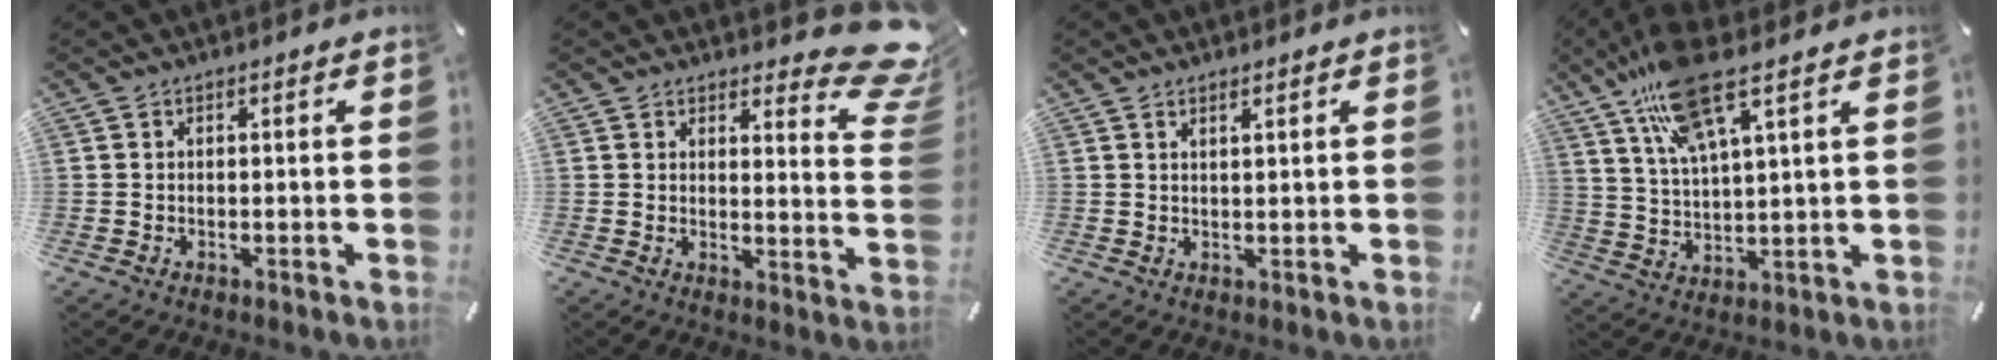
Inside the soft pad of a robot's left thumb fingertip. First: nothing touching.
{"total": 10.7, "force": [7.7, 4.7, 5.9], "torque": [-0.057, -0.068, 0.132]}
{"total": 1.2, "force": [1.0, -0.1, 0.7], "torque": [-0.014, -0.003, 0.019]}
{"total": 15.4, "force": [10.0, 4.1, 11.0], "torque": [-0.233, -0.026, 0.173]}